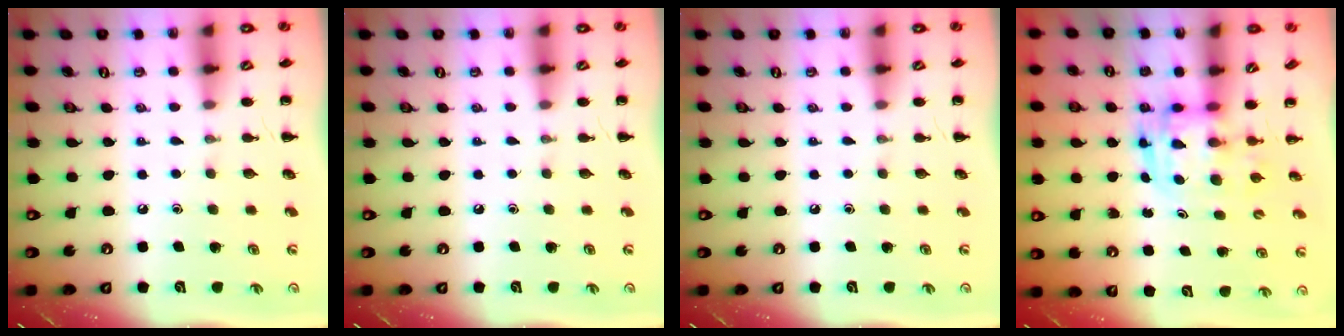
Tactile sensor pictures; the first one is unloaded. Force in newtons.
{"total": 0.0}
{"total": 0.0}
{"total": 3.4, "press": 3.3, "slide": 0.7}